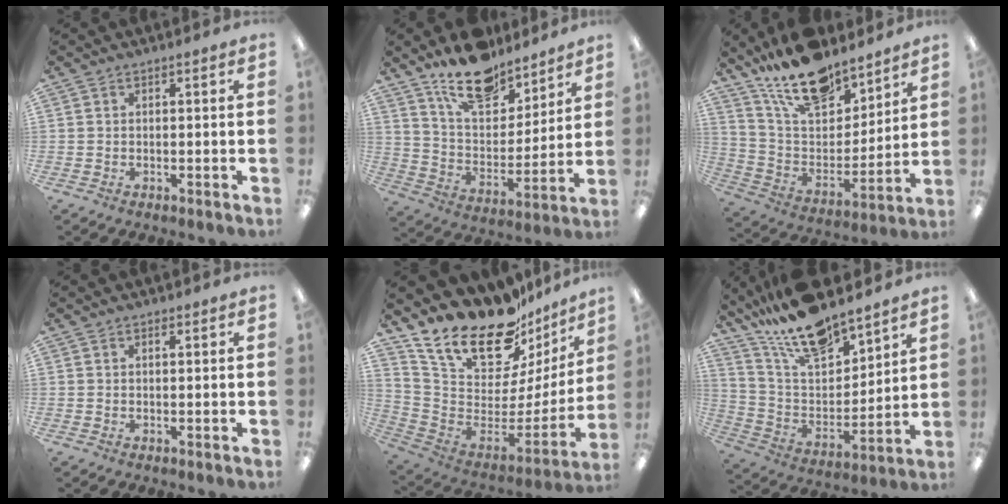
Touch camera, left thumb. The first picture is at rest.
{"total": 16.8, "force": [13.5, 7.4, 6.9], "torque": [-0.117, -0.087, 0.243]}
{"total": 19.0, "force": [15.1, 8.0, 8.3], "torque": [-0.160, -0.096, 0.270]}
{"total": 0.7, "force": [0.6, 0.3, 0.1], "torque": [0.005, -0.004, 0.010]}
{"total": 23.3, "force": [19.0, 8.7, 10.2], "torque": [-0.175, -0.150, 0.344]}
{"total": 16.8, "force": [14.6, 4.7, 6.9], "torque": [-0.146, -0.097, 0.260]}